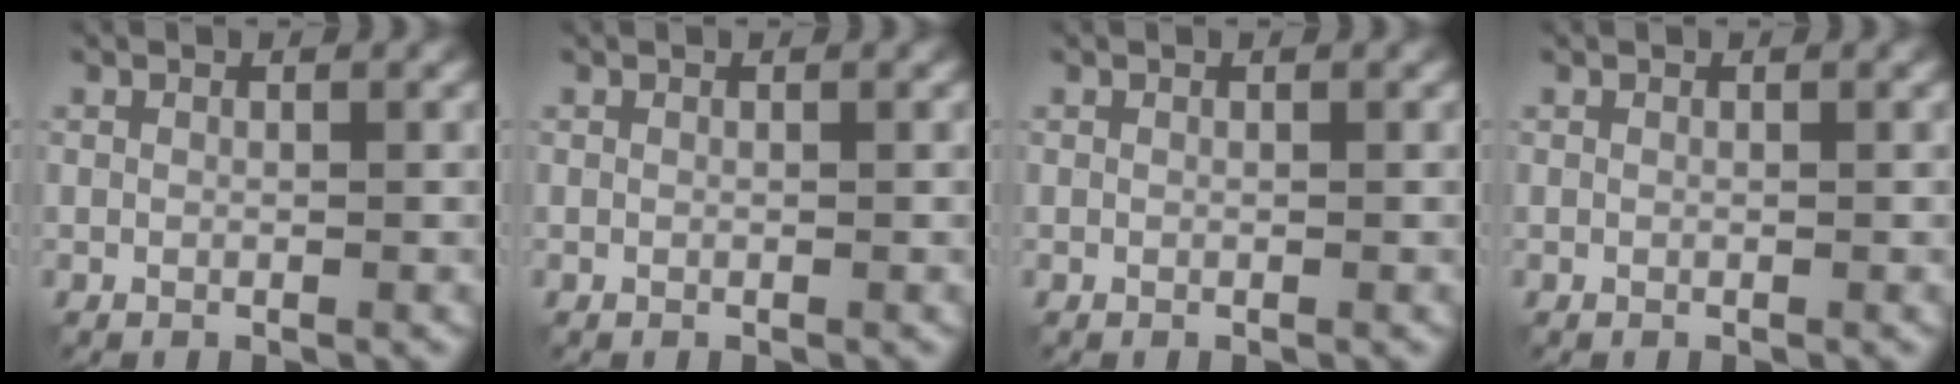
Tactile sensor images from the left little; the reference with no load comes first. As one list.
[{"total": 0.0}, {"total": 0.0}, {"total": 0.0}]